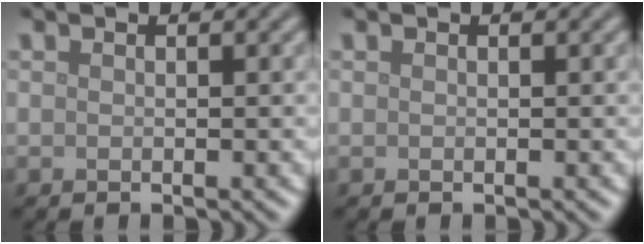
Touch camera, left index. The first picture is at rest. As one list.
[{"total": 0.0}]